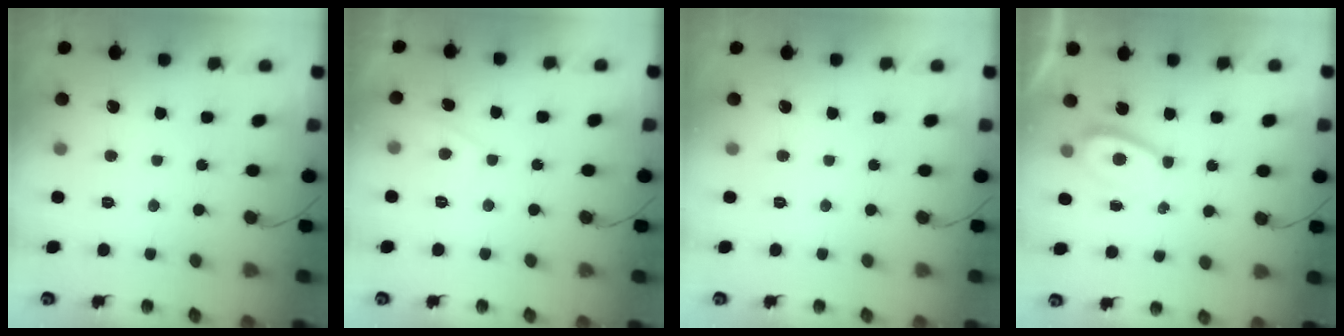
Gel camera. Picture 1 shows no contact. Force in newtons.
{"total": 2.4, "press": 2.3, "slide": 0.5}
{"total": 0.0}
{"total": 2.8, "press": 2.7, "slide": 0.5}